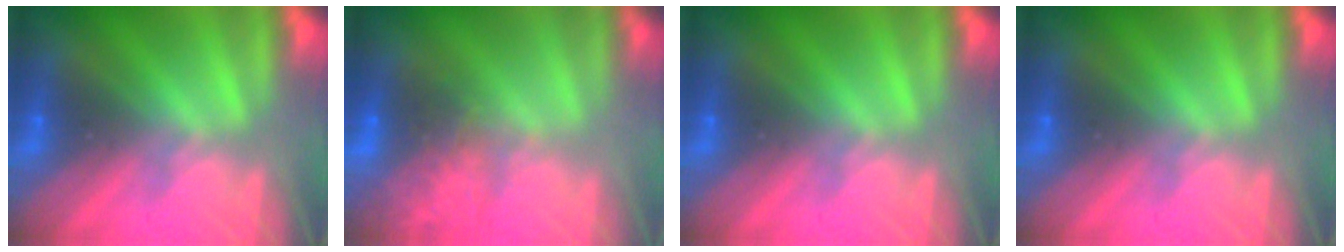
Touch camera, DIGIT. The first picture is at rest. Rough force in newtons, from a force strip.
{"total": 7.7}
{"total": 0.0}
{"total": 0.0}